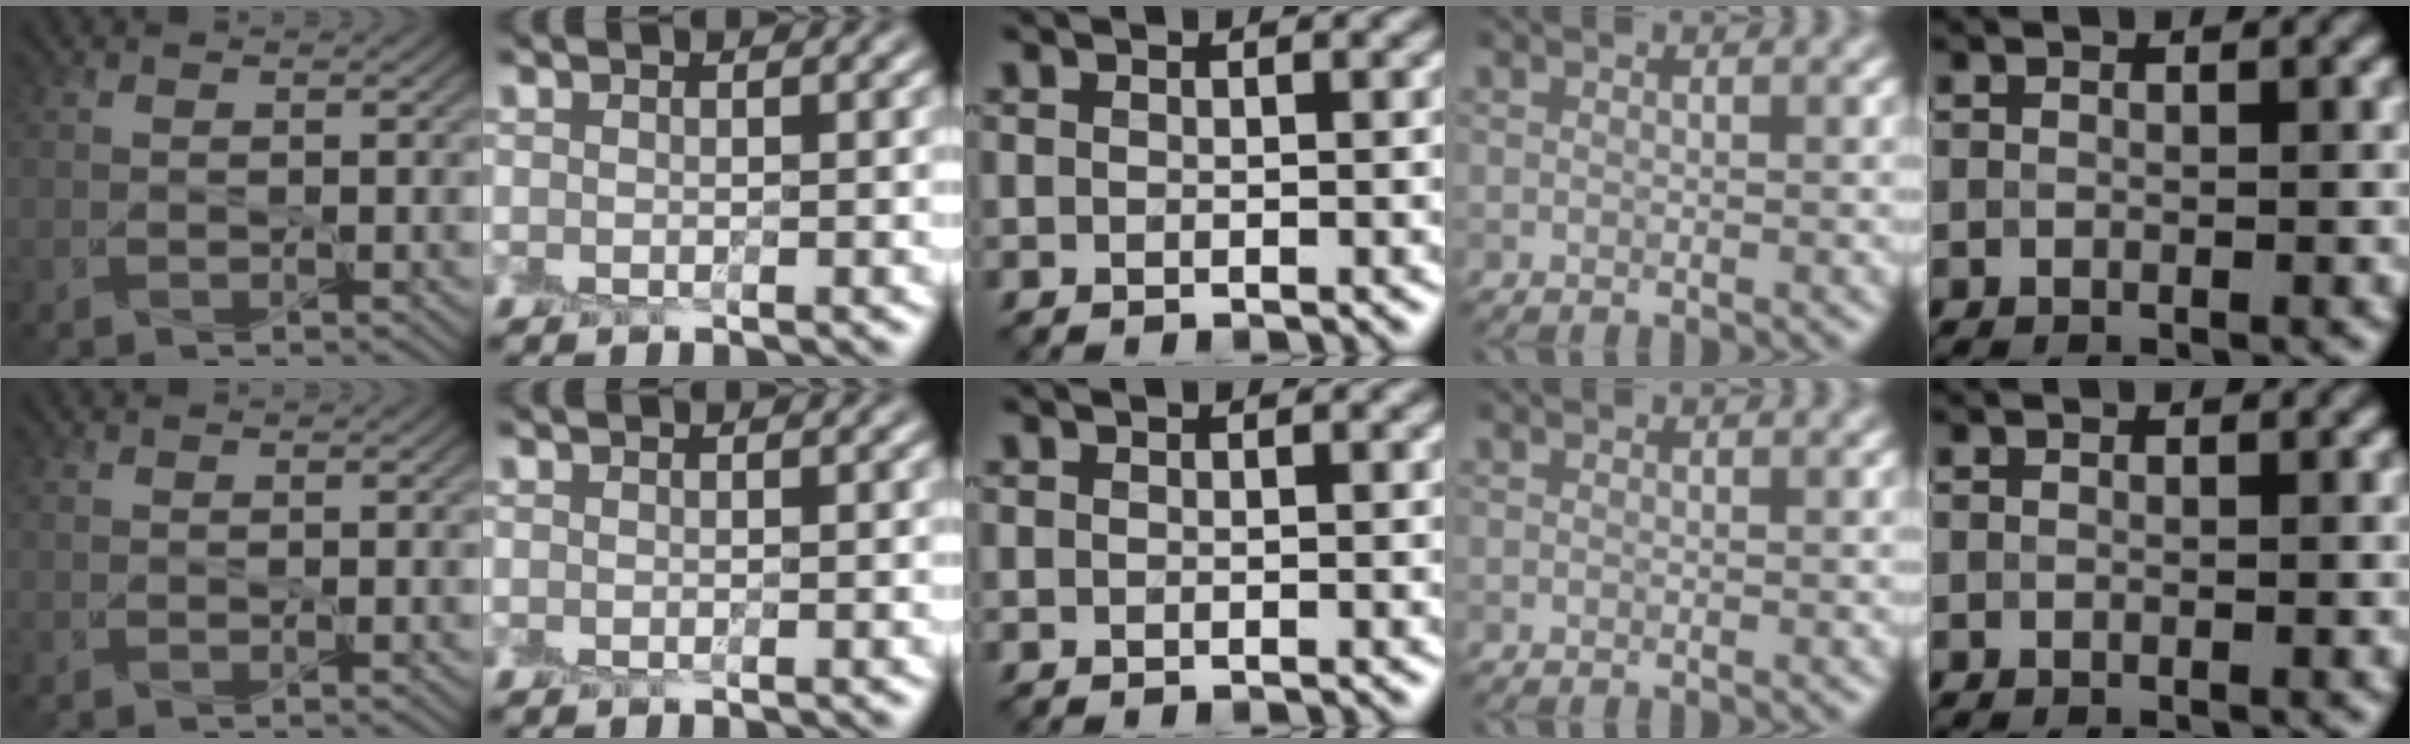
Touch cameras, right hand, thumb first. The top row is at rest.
{}